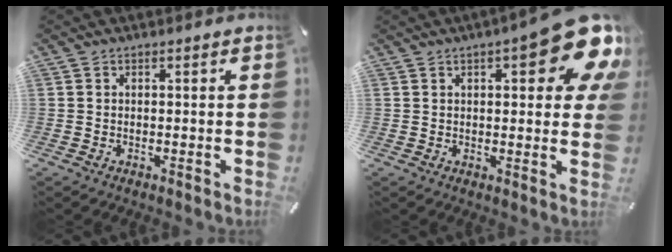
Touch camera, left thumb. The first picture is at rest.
{"total": 16.0, "force": [7.4, 5.1, 13.3], "torque": [-0.172, -0.040, 0.116]}